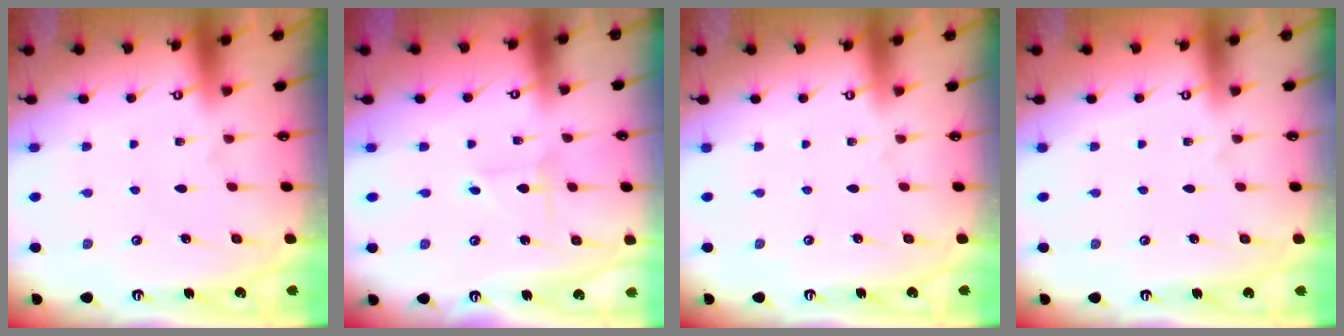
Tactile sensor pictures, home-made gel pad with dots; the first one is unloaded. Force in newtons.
{"total": 0.7, "press": 0.7, "slide": 0.0}
{"total": 0.0}
{"total": 0.9, "press": 0.9, "slide": 0.2}